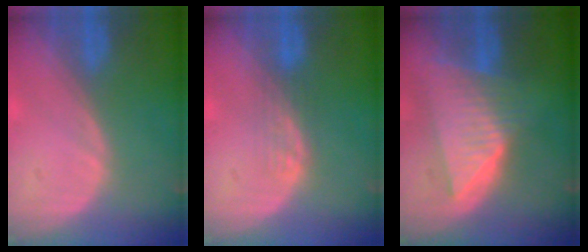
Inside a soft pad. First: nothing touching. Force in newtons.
{"total": 2.4, "press": 2.3, "slide": 0.4}
{"total": 8.4, "press": 7.6, "slide": 3.7}